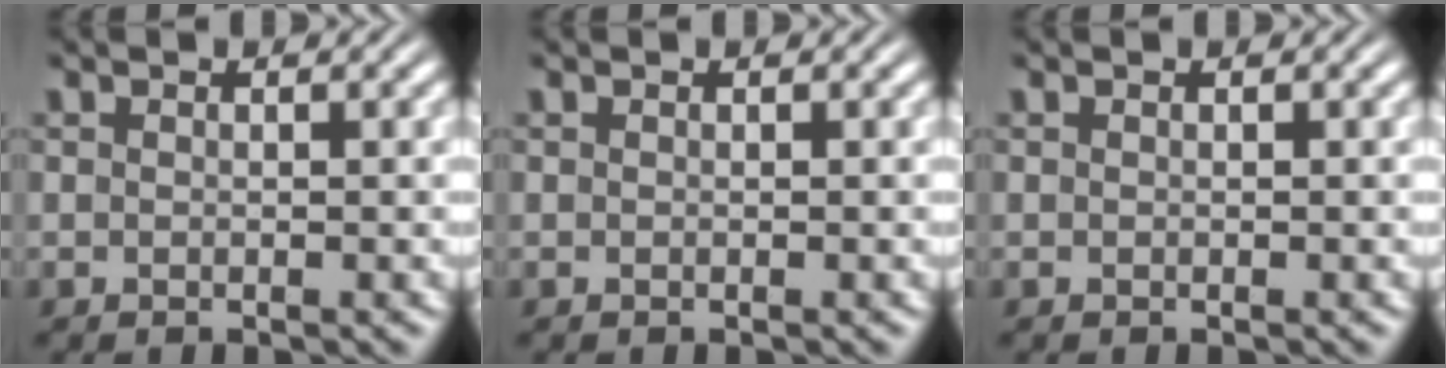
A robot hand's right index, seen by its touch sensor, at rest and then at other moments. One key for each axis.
{"total": 0.0}
{"total": 0.0}